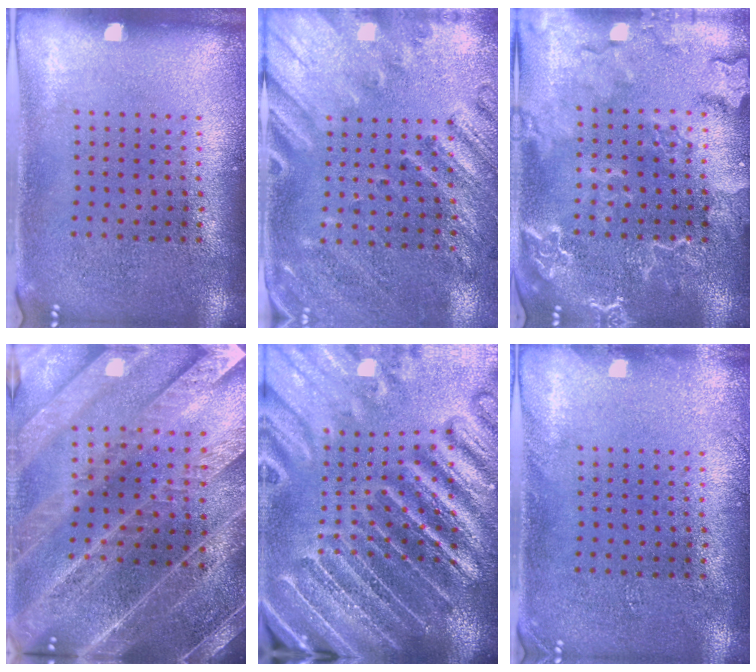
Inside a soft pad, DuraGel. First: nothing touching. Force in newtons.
{"total": 2.4, "press": 2.0, "slide": 1.5}
{"total": 2.5, "press": 2.5, "slide": 0.4}
{"total": 4.2, "press": 3.8, "slide": 1.8}
{"total": 4.7, "press": 4.2, "slide": 2.0}
{"total": 0.9, "press": 0.8, "slide": 0.2}